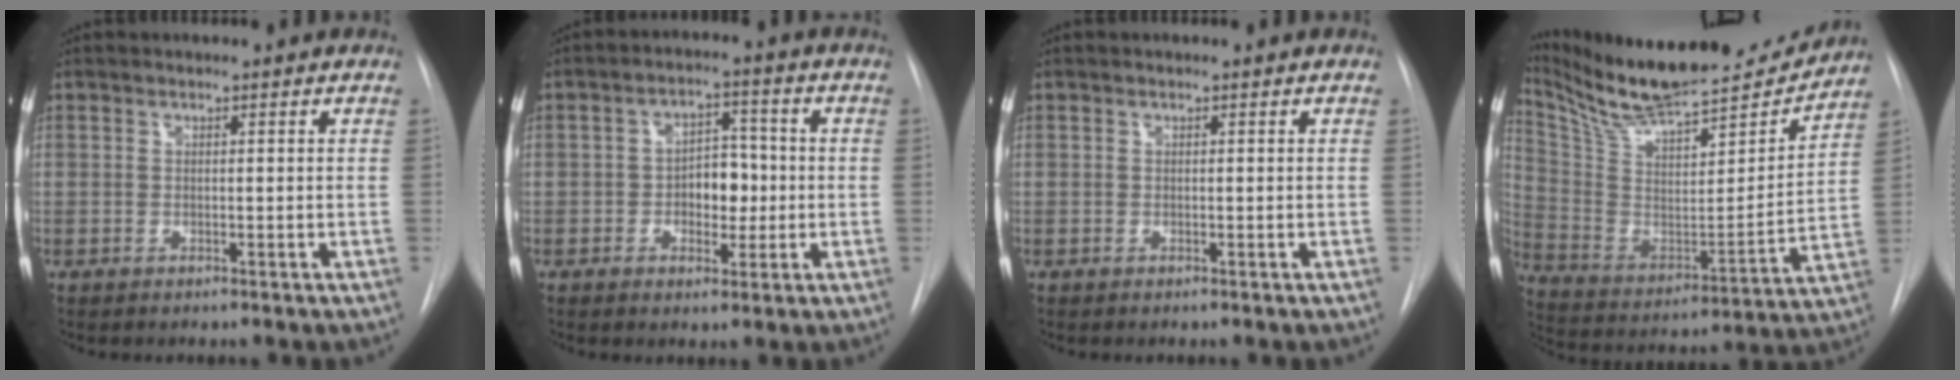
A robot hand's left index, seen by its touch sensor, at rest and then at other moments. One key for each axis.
{"total": 5.7, "fx": -1.6, "fy": 3.4, "fz": 4.3, "tx": -0.061, "ty": 0.009, "tz": -0.022}
{"total": 0.0}
{"total": 23.0, "fx": 21.2, "fy": 3.7, "fz": 8.2, "tx": -0.157, "ty": -0.039, "tz": 0.336}